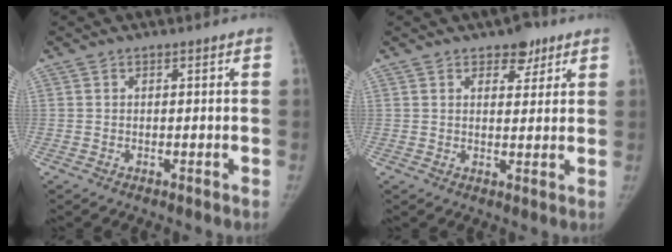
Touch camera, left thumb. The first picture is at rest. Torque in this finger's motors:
{"motor_torque": [-0.21, 0.02, 0.04, 0.06, 0.00]}